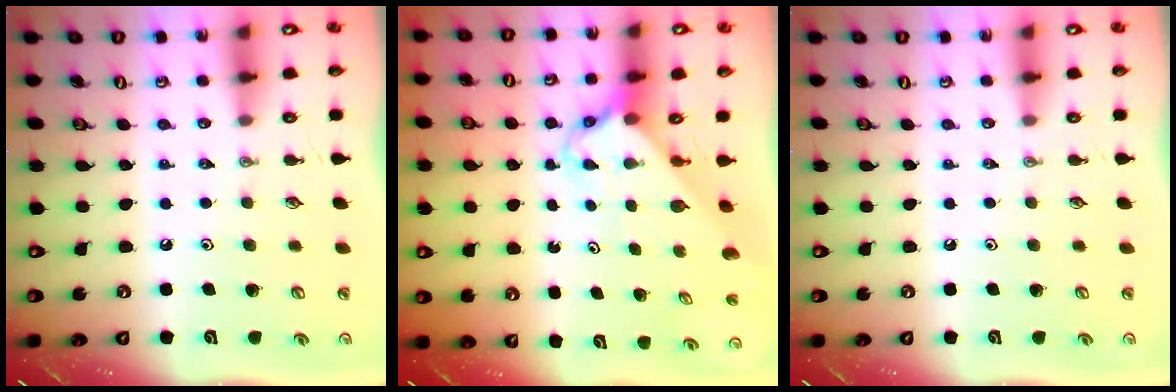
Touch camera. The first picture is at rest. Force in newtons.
{"total": 2.8, "press": 2.8, "slide": 0.2}
{"total": 0.0}